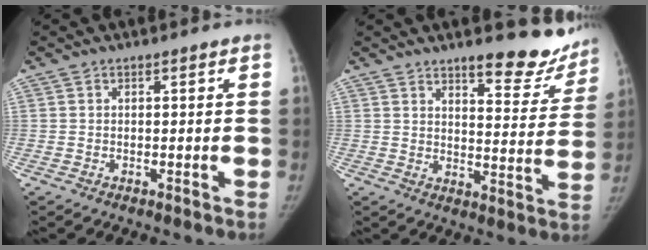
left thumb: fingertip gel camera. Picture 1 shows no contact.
{"total": 13.9, "force": [11.6, 4.2, 6.4], "torque": [-0.033, -0.091, 0.140]}